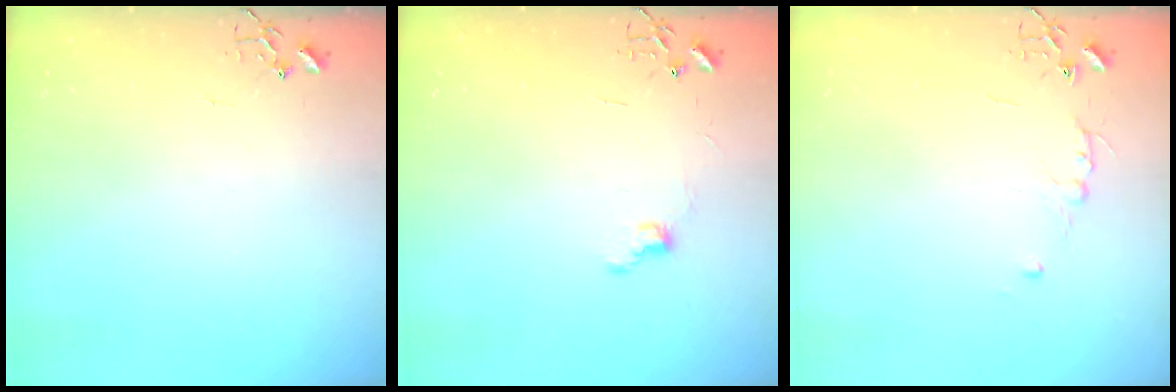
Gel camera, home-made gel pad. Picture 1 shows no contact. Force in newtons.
{"total": 6.6, "press": 6.6, "slide": 0.7}
{"total": 4.8, "press": 4.8, "slide": 0.7}